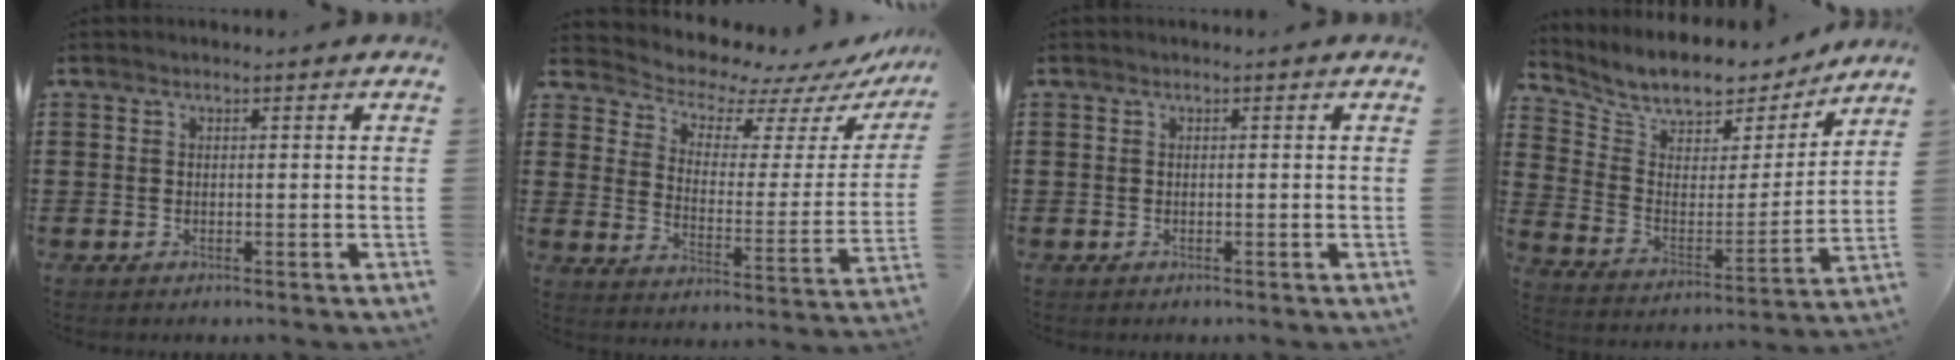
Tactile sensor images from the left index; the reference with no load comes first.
{"total": 6.0, "force": [5.7, 1.8, 1.1], "torque": [-0.041, -0.052, 0.092]}
{"total": 0.0}
{"total": 7.9, "force": [7.2, 2.8, 1.8], "torque": [-0.064, -0.056, 0.121]}